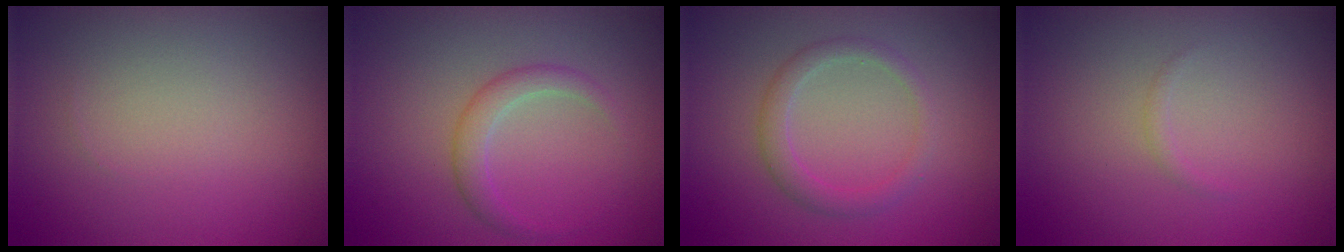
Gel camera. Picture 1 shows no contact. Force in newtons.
{"total": 2.0, "press": 2.0, "slide": 0.2}
{"total": 2.1, "press": 2.1, "slide": 0.2}
{"total": 0.5, "press": 0.5, "slide": 0.0}